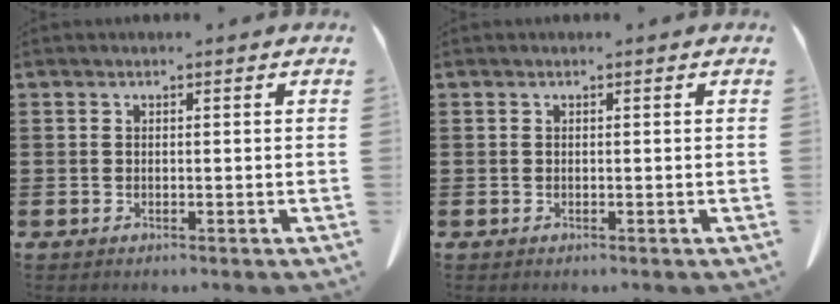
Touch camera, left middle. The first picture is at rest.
{"total": 0.0}